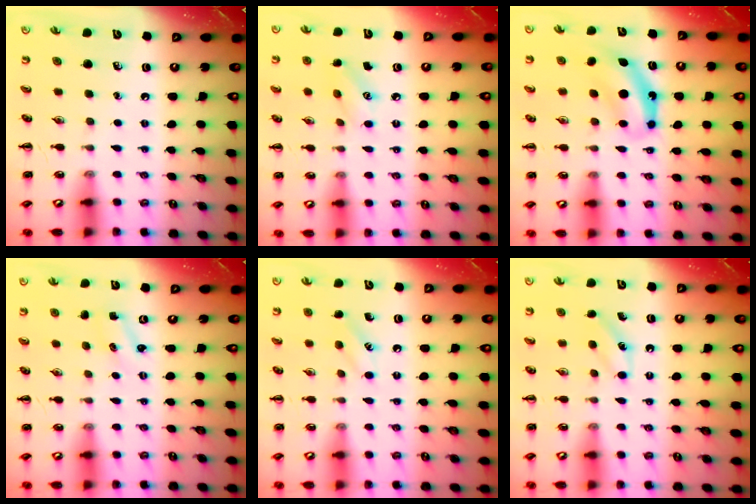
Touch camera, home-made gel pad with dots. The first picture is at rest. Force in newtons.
{"total": 5.7, "press": 5.6, "slide": 1.1}
{"total": 7.4, "press": 7.4, "slide": 0.2}
{"total": 1.3, "press": 1.2, "slide": 0.3}
{"total": 6.8, "press": 6.6, "slide": 2.0}
{"total": 5.2, "press": 5.0, "slide": 1.3}